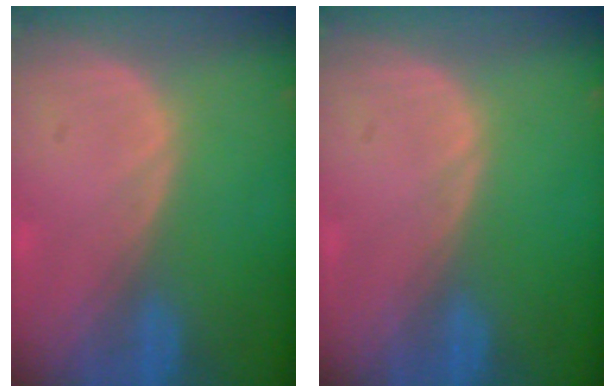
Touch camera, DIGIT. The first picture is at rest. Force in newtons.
{"total": 0.0}